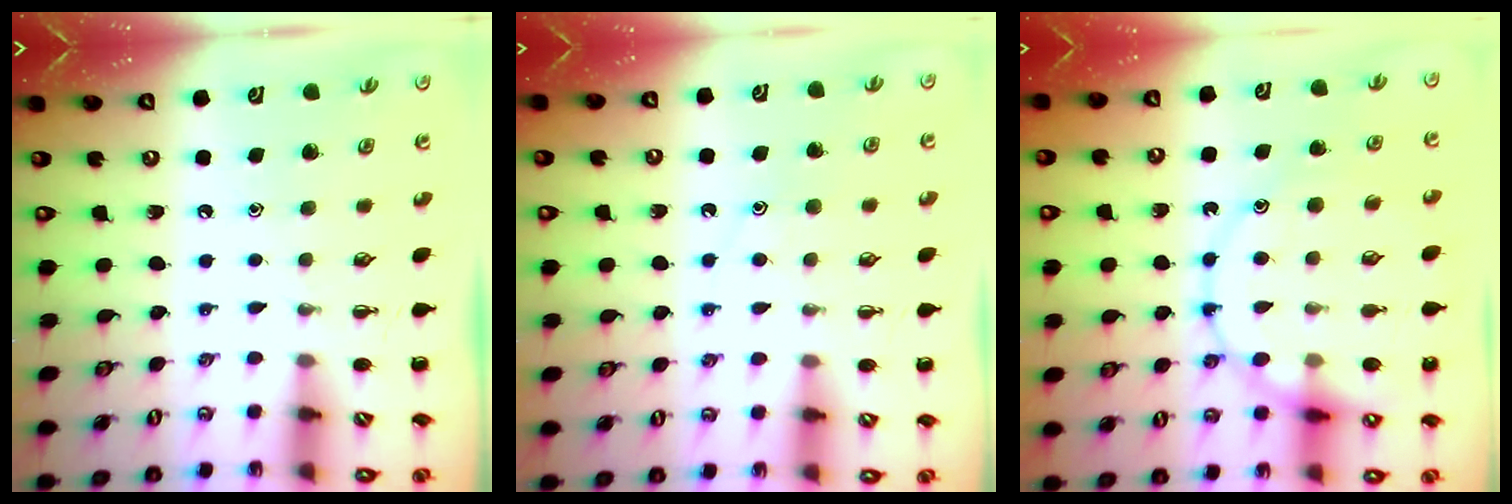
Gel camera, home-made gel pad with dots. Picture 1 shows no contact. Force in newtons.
{"total": 8.0, "press": 8.0, "slide": 1.0}
{"total": 18.1, "press": 17.9, "slide": 2.5}